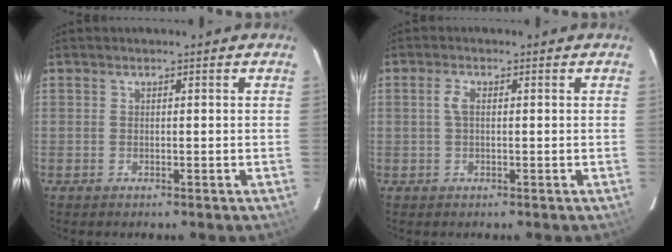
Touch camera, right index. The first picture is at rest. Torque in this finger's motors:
{"motor_torque": [0.21, 0.00, 0.15, 0.05]}